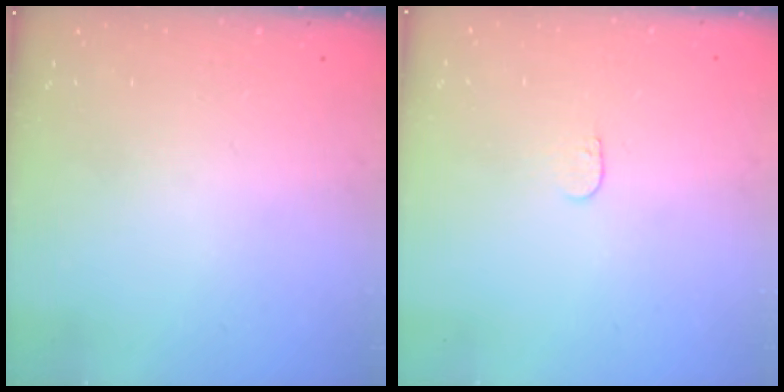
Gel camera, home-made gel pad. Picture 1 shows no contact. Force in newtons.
{"total": 3.4, "press": 3.3, "slide": 0.3}